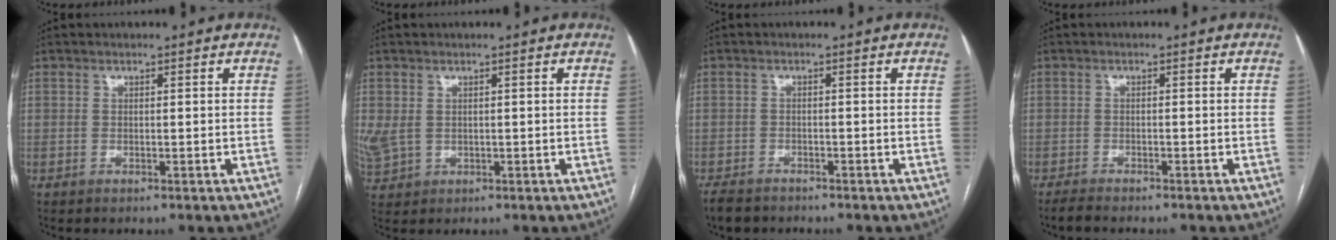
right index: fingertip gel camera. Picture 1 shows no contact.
{"total": 4.0, "force": [0.4, 3.2, 2.3], "torque": [-0.067, 0.004, 0.022]}
{"total": 4.3, "force": [-3.7, 1.8, 1.4], "torque": [-0.028, -0.009, -0.060]}
{"total": 3.5, "force": [-3.1, 0.4, 1.6], "torque": [-0.028, -0.007, -0.045]}